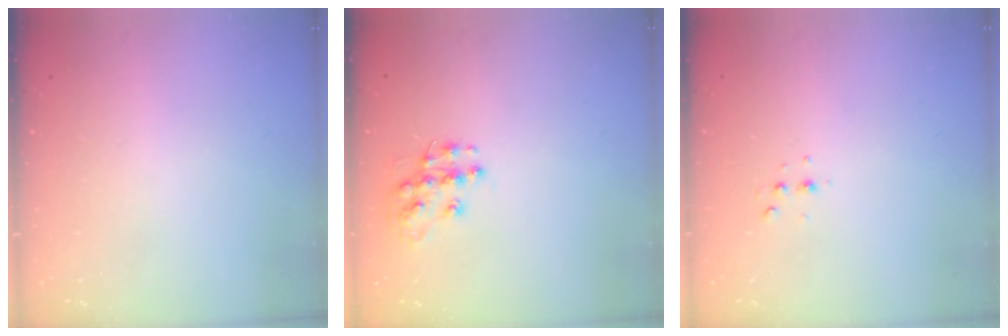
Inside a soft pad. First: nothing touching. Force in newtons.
{"total": 10.0, "press": 10.0, "slide": 0.6}
{"total": 2.8, "press": 2.8, "slide": 0.7}